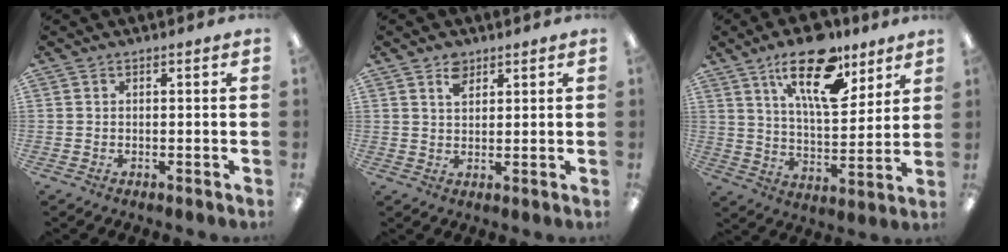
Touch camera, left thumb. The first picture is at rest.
{"total": 3.8, "force": [2.7, 2.1, 1.7], "torque": [-0.031, -0.005, 0.050]}
{"total": 19.7, "force": [12.1, 8.4, 13.1], "torque": [-0.203, -0.055, 0.197]}